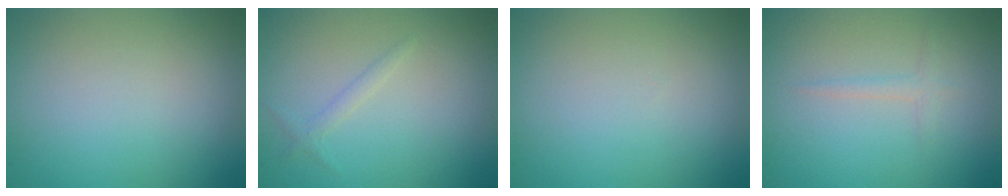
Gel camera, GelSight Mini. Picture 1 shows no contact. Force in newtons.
{"total": 0.9, "press": 0.9, "slide": 0.1}
{"total": 0.0}
{"total": 1.3, "press": 1.3, "slide": 0.0}